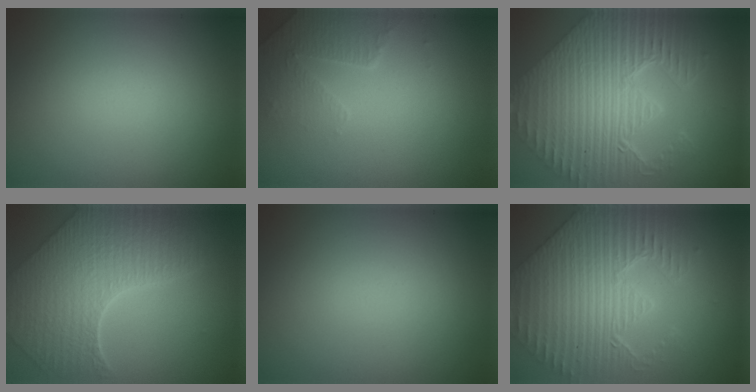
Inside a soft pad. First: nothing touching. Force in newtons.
{"total": 2.8, "press": 2.7, "slide": 0.7}
{"total": 11.6, "press": 7.8, "slide": 8.6}
{"total": 8.6, "press": 6.2, "slide": 5.9}
{"total": 0.0}
{"total": 5.6, "press": 5.2, "slide": 2.2}